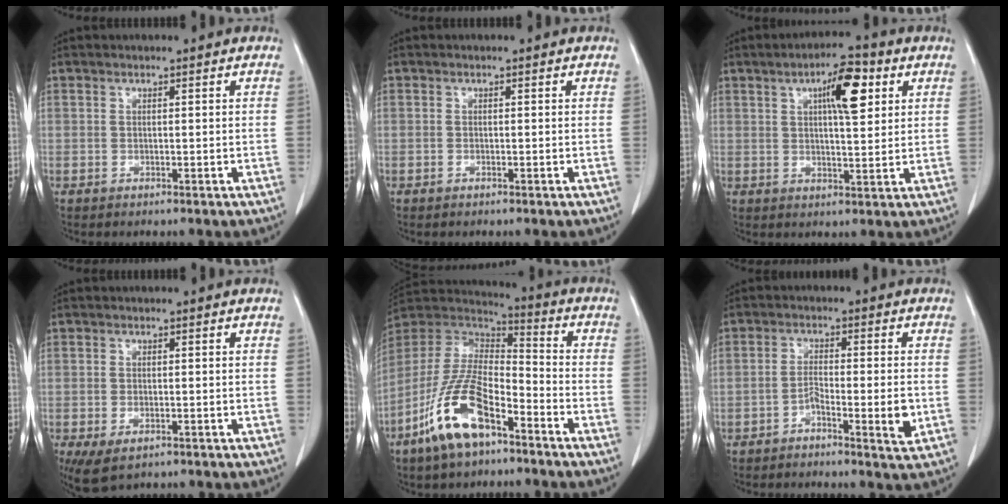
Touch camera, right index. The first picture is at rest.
{"total": 0.0}
{"total": 8.3, "force": [3.2, 2.0, 7.4], "torque": [-0.120, 0.011, 0.051]}
{"total": 5.2, "force": [-3.0, 2.4, 3.5], "torque": [-0.063, -0.013, -0.044]}
{"total": 14.7, "force": [-8.3, 5.0, 11.0], "torque": [-0.231, -0.005, -0.157]}
{"total": 5.0, "force": [-1.9, 0.8, 4.6], "torque": [-0.075, 0.001, -0.031]}